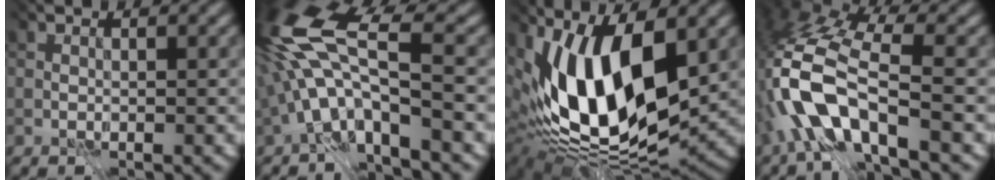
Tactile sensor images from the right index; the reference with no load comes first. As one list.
[{"total": 8.6, "force": [-3.0, 2.2, 7.8], "torque": [-0.162, 0.005, -0.050]}, {"total": 12.7, "force": [-0.8, 5.7, 11.3], "torque": [-0.200, -0.011, -0.003]}, {"total": 9.3, "force": [-5.6, 2.5, 7.0], "torque": [-0.164, -0.003, -0.096]}]